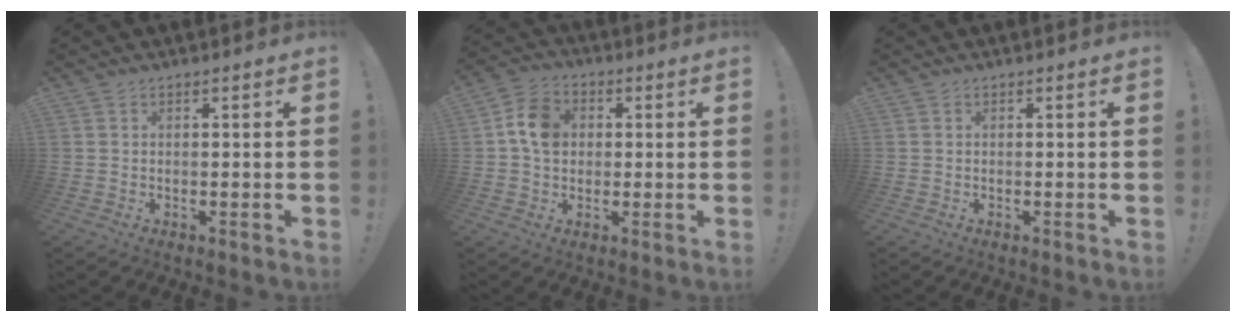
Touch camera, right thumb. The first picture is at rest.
{"total": 9.5, "force": [1.3, 7.5, 5.7], "torque": [-0.091, 0.016, 0.027]}
{"total": 0.0}